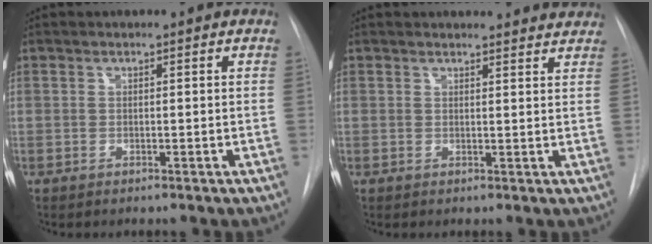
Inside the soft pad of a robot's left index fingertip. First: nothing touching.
{"total": 8.7, "force": [8.5, 1.5, 1.3], "torque": [0.003, 0.000, 0.076]}